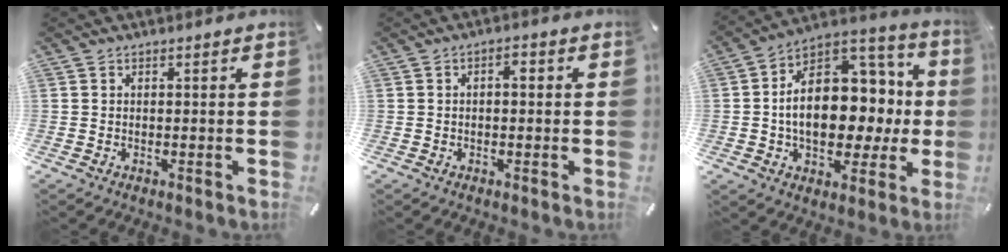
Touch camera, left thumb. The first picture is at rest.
{"total": 1.9, "force": [0.0, 1.0, 1.6], "torque": [-0.033, 0.007, -0.002]}
{"total": 19.2, "force": [-0.5, 13.5, 13.6], "torque": [-0.204, -0.010, -0.002]}